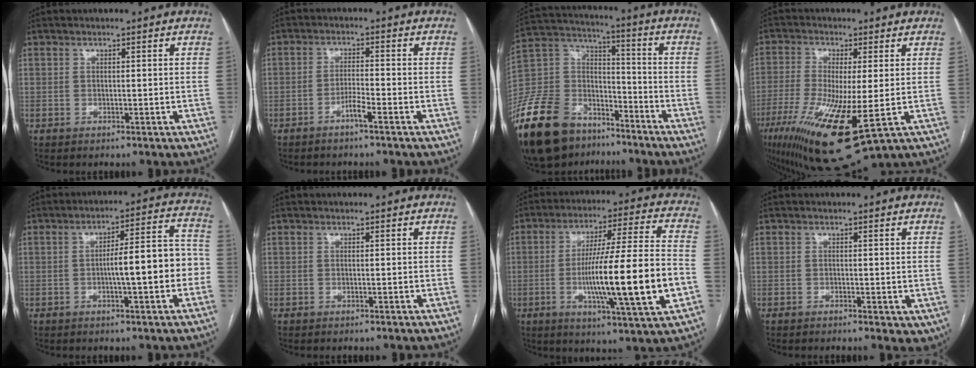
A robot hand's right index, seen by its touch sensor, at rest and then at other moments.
{"total": 2.8, "force": [-1.9, -0.1, 2.0], "torque": [-0.040, 0.000, -0.036]}
{"total": 24.9, "force": [-17.2, 13.5, 11.8], "torque": [-0.324, 0.002, -0.310]}
{"total": 16.7, "force": [-5.2, 2.9, 15.6], "torque": [-0.302, -0.050, -0.077]}
{"total": 10.1, "force": [-1.9, 1.6, 9.8], "torque": [-0.139, 0.033, -0.026]}
{"total": 0.0}
{"total": 19.3, "force": [-4.1, 0.0, 18.9], "torque": [-0.306, -0.006, -0.066]}
{"total": 2.7, "force": [-0.7, 1.4, 2.2], "torque": [-0.022, -0.002, -0.007]}